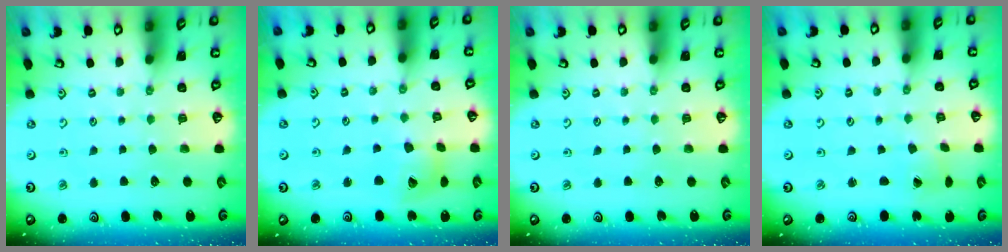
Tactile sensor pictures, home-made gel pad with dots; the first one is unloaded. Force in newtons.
{"total": 9.5, "press": 9.5, "slide": 1.1}
{"total": 0.0}
{"total": 1.4, "press": 1.4, "slide": 0.1}